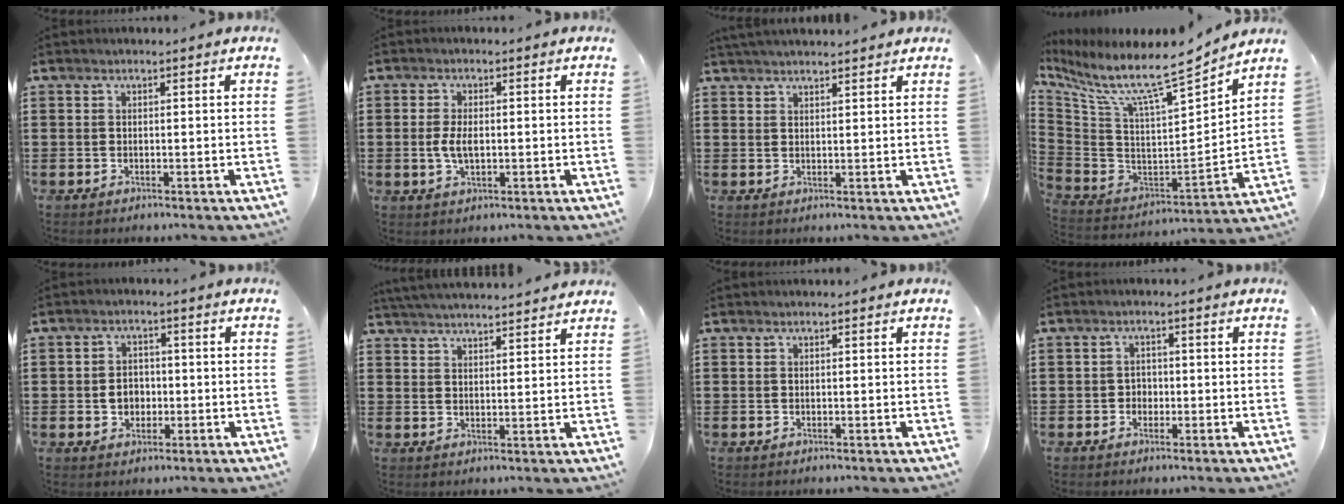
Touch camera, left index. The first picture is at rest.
{"total": 3.8, "force": [-0.3, 1.8, 3.4], "torque": [-0.078, -0.001, -0.010]}
{"total": 2.2, "force": [2.1, -0.1, 0.5], "torque": [-0.015, 0.001, 0.042]}
{"total": 9.5, "force": [7.5, 0.8, 5.8], "torque": [-0.134, -0.073, 0.116]}
{"total": 3.6, "force": [-0.6, 2.9, 2.1], "torque": [-0.039, 0.002, -0.016]}
{"total": 3.9, "force": [3.8, -0.4, 0.5], "torque": [-0.021, -0.013, 0.069]}
{"total": 0.0}
{"total": 1.7, "force": [-0.5, 1.5, 0.6], "torque": [-0.017, 0.003, -0.012]}